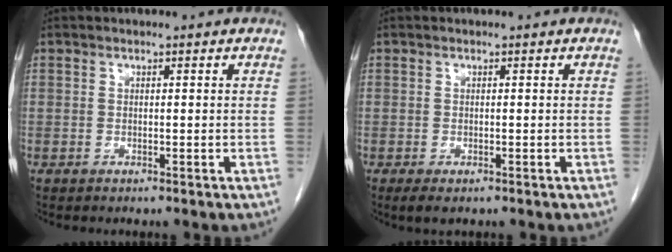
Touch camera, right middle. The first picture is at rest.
{"total": 2.1, "force": [-1.3, 0.9, 1.4], "torque": [-0.020, -0.003, -0.014]}